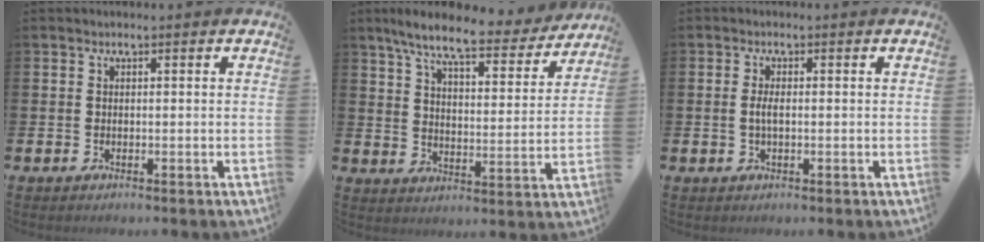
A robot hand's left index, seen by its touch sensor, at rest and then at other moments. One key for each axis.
{"total": 8.7, "fx": 7.5, "fy": 1.4, "fz": 4.0, "tx": -0.100, "ty": -0.038, "tz": 0.128}
{"total": 1.8, "fx": -0.1, "fy": 0.6, "fz": 1.7, "tx": -0.025, "ty": -0.002, "tz": -0.005}